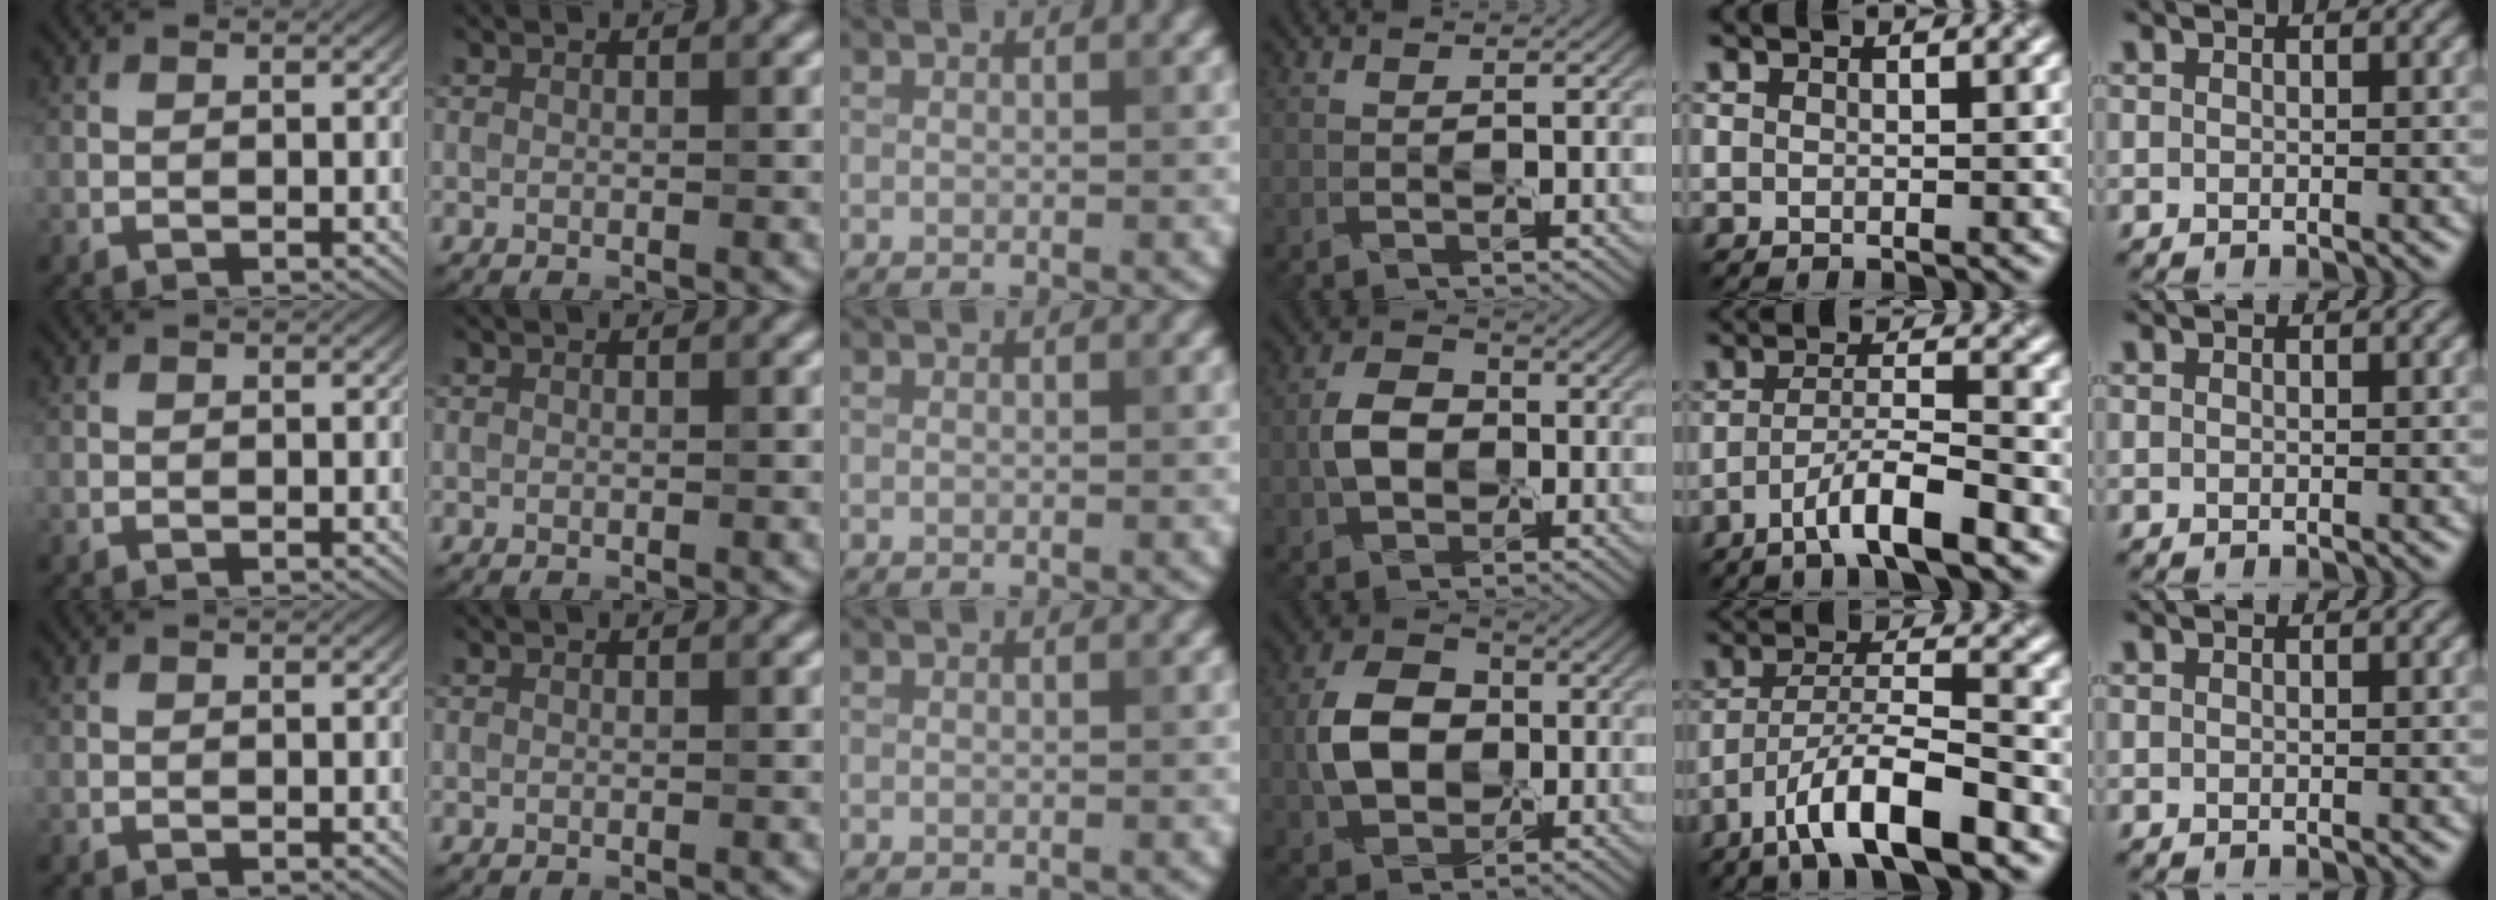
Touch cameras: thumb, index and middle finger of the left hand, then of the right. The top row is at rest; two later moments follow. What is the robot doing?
{"motion": "peel", "object": "bandage"}